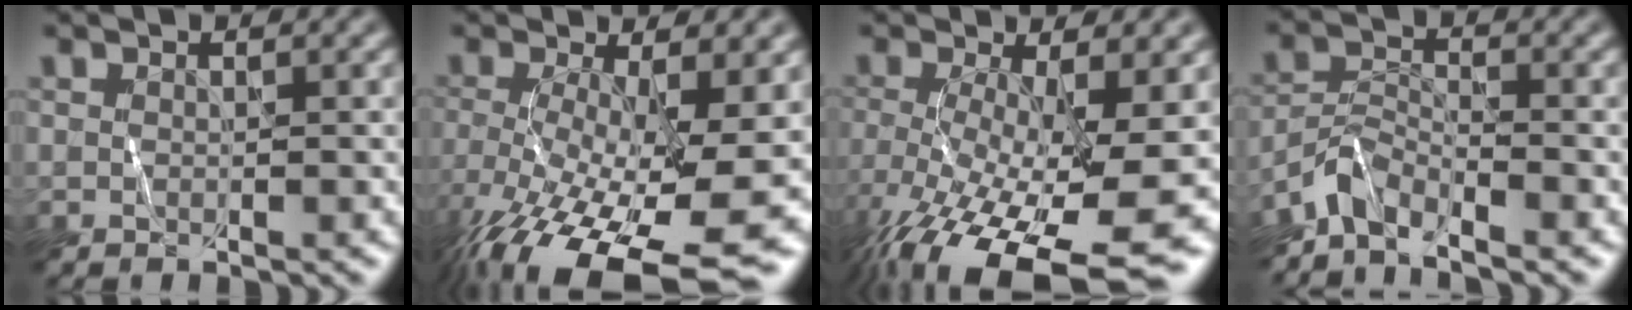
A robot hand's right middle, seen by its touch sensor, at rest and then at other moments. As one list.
[{"total": 14.6, "force": [-6.0, 5.7, 12.0], "torque": [-0.222, -0.031, -0.092]}, {"total": 14.3, "force": [-6.0, 5.6, 11.7], "torque": [-0.219, -0.036, -0.091]}, {"total": 3.2, "force": [-3.0, 0.8, 1.0], "torque": [-0.020, 0.006, -0.069]}]